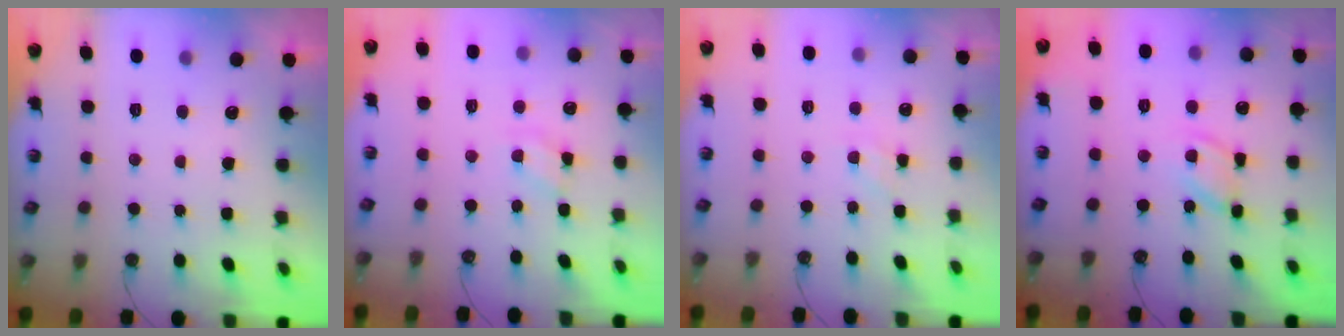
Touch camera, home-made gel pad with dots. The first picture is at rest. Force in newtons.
{"total": 2.9, "press": 2.9, "slide": 0.4}
{"total": 2.6, "press": 2.6, "slide": 0.4}
{"total": 10.8, "press": 10.8, "slide": 1.2}